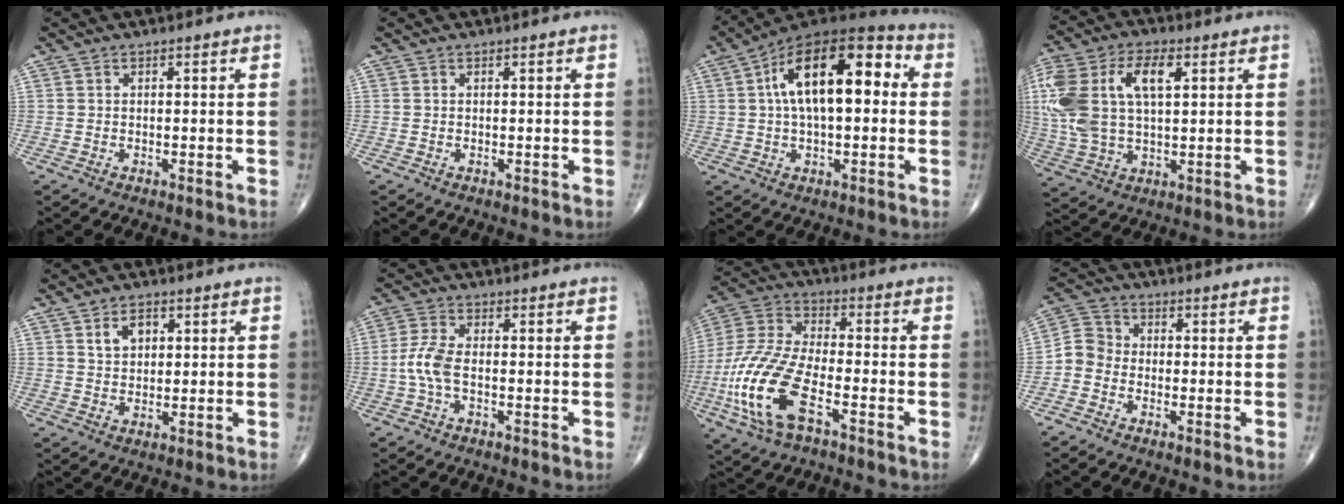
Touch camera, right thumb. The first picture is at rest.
{"total": 0.0}
{"total": 19.0, "force": [3.2, 8.9, 16.5], "torque": [-0.245, 0.031, 0.038]}
{"total": 19.1, "force": [4.8, 10.1, 15.5], "torque": [-0.349, 0.017, 0.089]}
{"total": 4.4, "force": [1.8, 3.0, 2.8], "torque": [-0.032, -0.005, 0.033]}
{"total": 5.1, "force": [-1.1, 2.2, 4.5], "torque": [-0.115, 0.011, -0.026]}
{"total": 17.7, "force": [-6.6, 7.5, 14.6], "torque": [-0.327, 0.020, -0.125]}
{"total": 4.9, "force": [-1.7, 4.2, 1.9], "torque": [-0.020, 0.018, -0.050]}